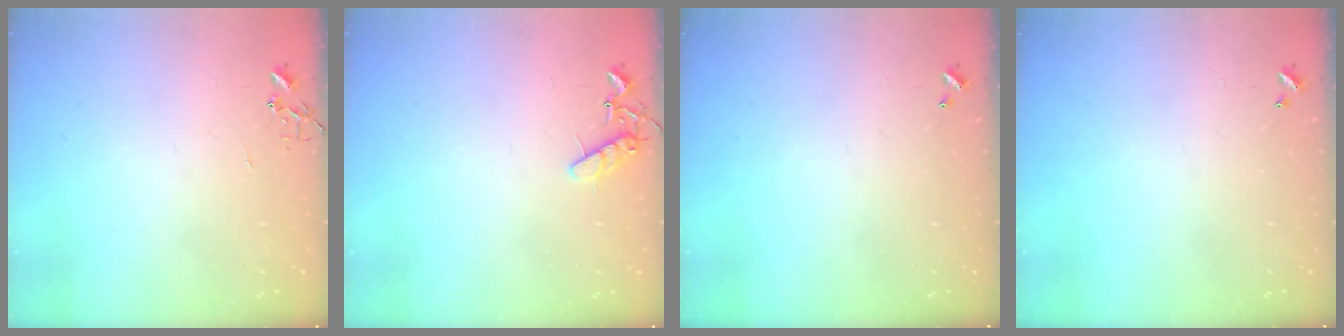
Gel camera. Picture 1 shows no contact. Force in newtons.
{"total": 8.2, "press": 8.1, "slide": 0.3}
{"total": 0.0}
{"total": 0.0}